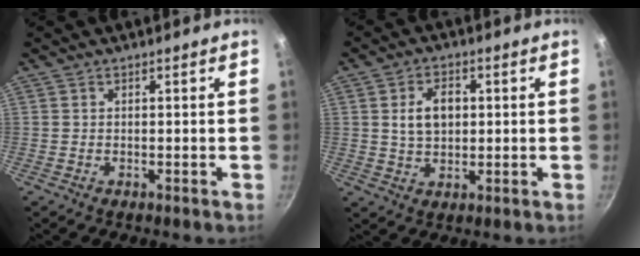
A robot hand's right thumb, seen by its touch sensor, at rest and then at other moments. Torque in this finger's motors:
{"motor_torque": [0.28, 1.72, 0.60, 0.40, 0.04]}